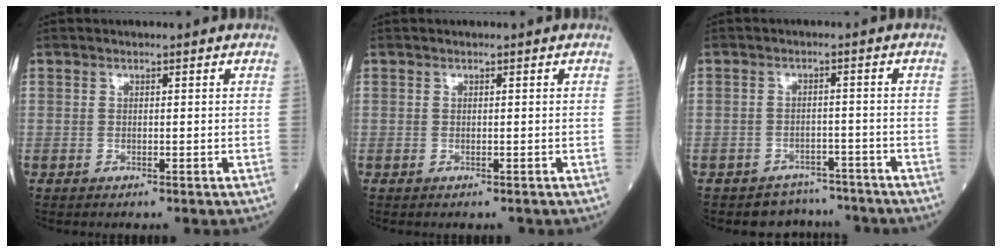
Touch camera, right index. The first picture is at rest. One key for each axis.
{"total": 0.0}
{"total": 4.9, "fx": -4.2, "fy": 2.2, "fz": -1.1, "tx": 0.020, "ty": 0.025, "tz": -0.062}